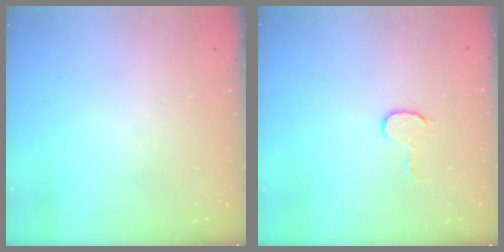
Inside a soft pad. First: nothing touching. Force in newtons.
{"total": 5.9, "press": 5.9, "slide": 0.5}